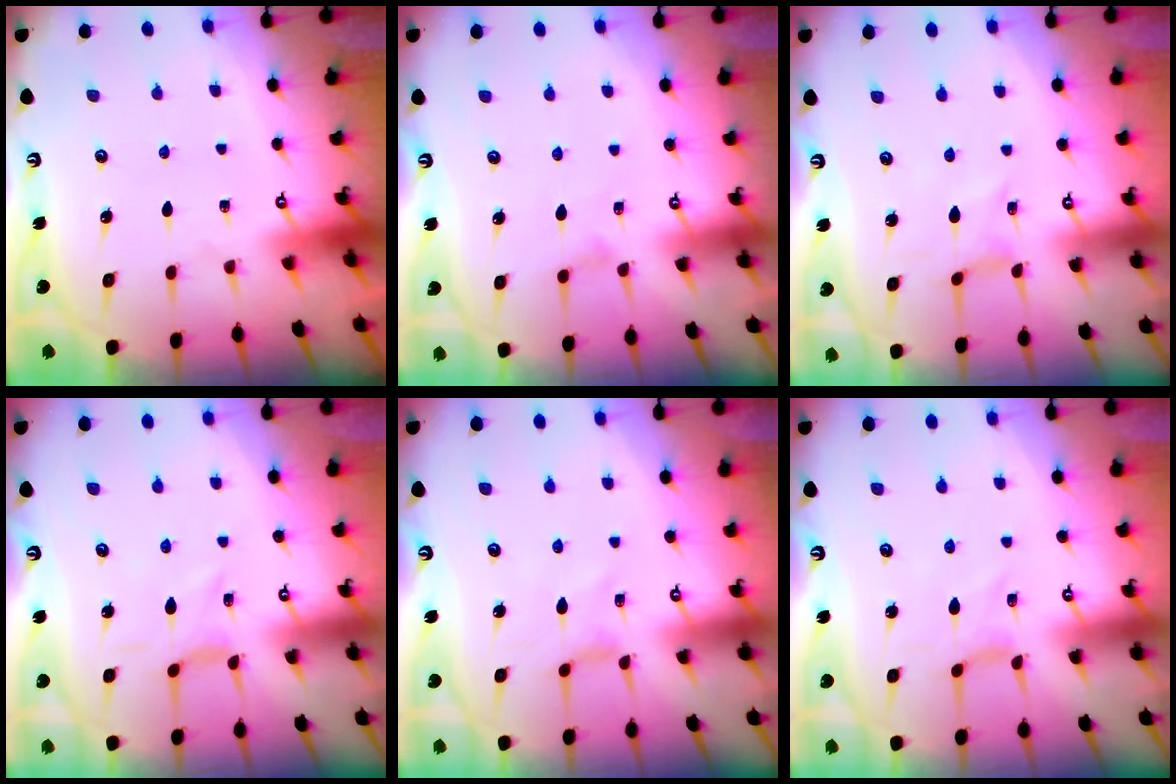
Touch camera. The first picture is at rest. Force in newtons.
{"total": 0.8, "press": 0.7, "slide": 0.3}
{"total": 0.5, "press": 0.5, "slide": 0.0}
{"total": 1.1, "press": 1.0, "slide": 0.4}
{"total": 1.6, "press": 1.5, "slide": 0.4}
{"total": 0.0}